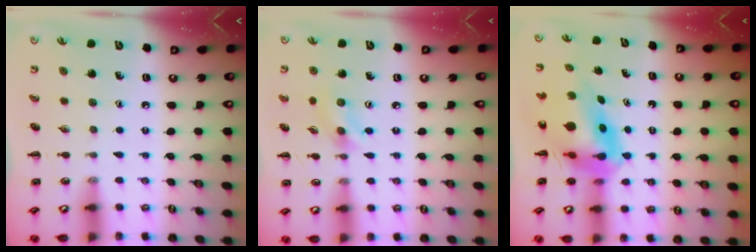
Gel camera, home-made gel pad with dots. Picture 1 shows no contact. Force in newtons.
{"total": 2.8, "press": 2.7, "slide": 0.6}
{"total": 8.6, "press": 8.2, "slide": 2.6}